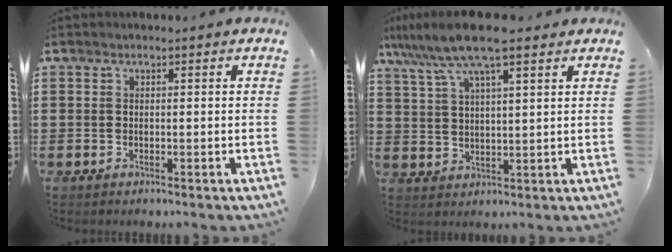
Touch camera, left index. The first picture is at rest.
{"total": 9.8, "force": [7.2, 1.4, 6.4], "torque": [-0.143, -0.014, 0.130]}